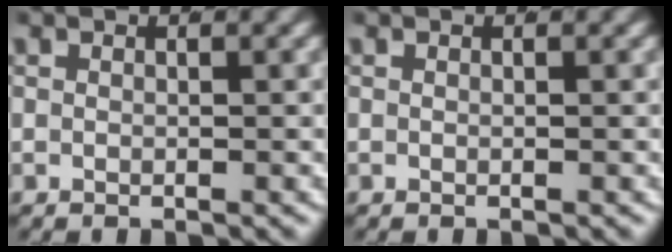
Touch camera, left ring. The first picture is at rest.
{"total": 0.0}